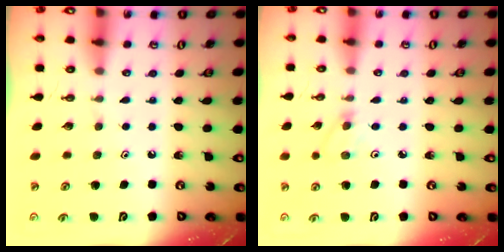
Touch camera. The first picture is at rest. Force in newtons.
{"total": 3.0, "press": 3.0, "slide": 0.4}